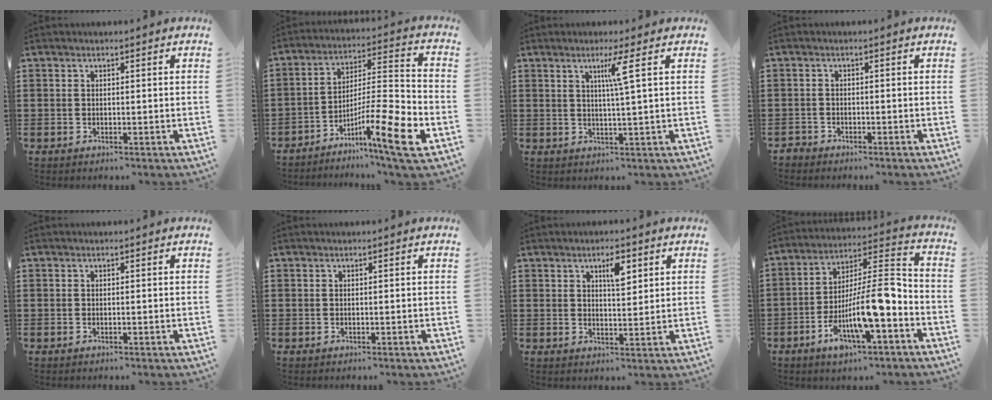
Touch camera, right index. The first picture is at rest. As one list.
[{"total": 12.5, "force": [-6.9, 1.3, 10.3], "torque": [-0.174, 0.008, -0.128]}, {"total": 4.0, "force": [1.4, -0.8, 3.7], "torque": [-0.073, -0.006, 0.019]}, {"total": 1.6, "force": [-1.4, 0.6, -0.1], "torque": [-0.003, 0.002, -0.034]}, {"total": 0.0}, {"total": 0.0}, {"total": 4.0, "force": [2.0, 1.5, 3.1], "torque": [-0.044, 0.000, 0.028]}, {"total": 12.6, "force": [-4.8, 3.7, 11.1], "torque": [-0.196, -0.015, -0.098]}]